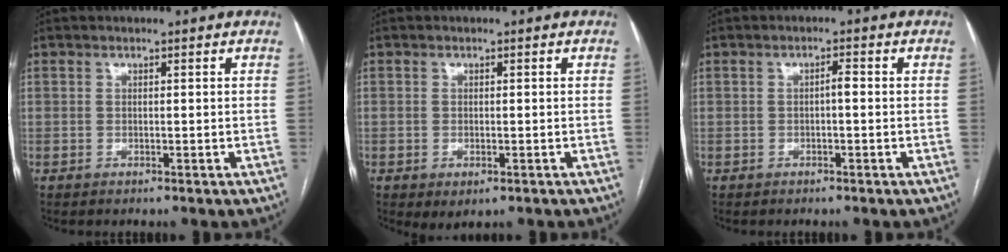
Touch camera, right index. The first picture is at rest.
{"total": 2.2, "force": [-0.9, 1.1, 1.7], "torque": [-0.024, -0.004, -0.002]}
{"total": 1.3, "force": [-0.2, 0.3, 1.3], "torque": [-0.020, 0.004, -0.004]}